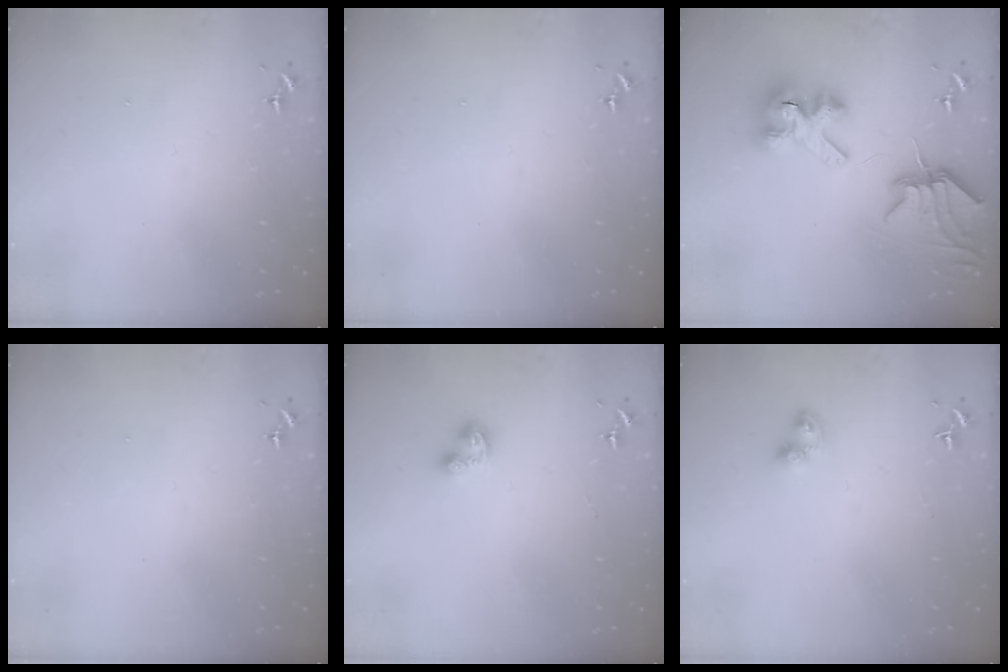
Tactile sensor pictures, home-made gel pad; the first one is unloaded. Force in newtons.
{"total": 0.0}
{"total": 10.7, "press": 10.6, "slide": 1.2}
{"total": 0.0}
{"total": 3.7, "press": 3.7, "slide": 0.6}
{"total": 4.5, "press": 4.5, "slide": 0.2}